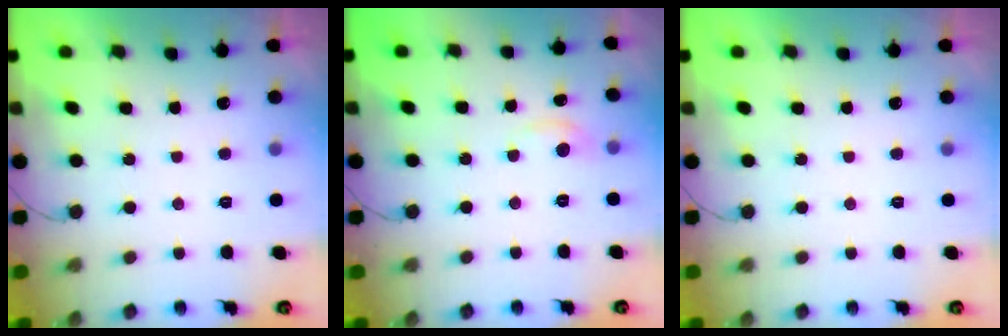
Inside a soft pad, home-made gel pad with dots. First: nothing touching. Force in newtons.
{"total": 3.2, "press": 3.2, "slide": 0.4}
{"total": 0.0}